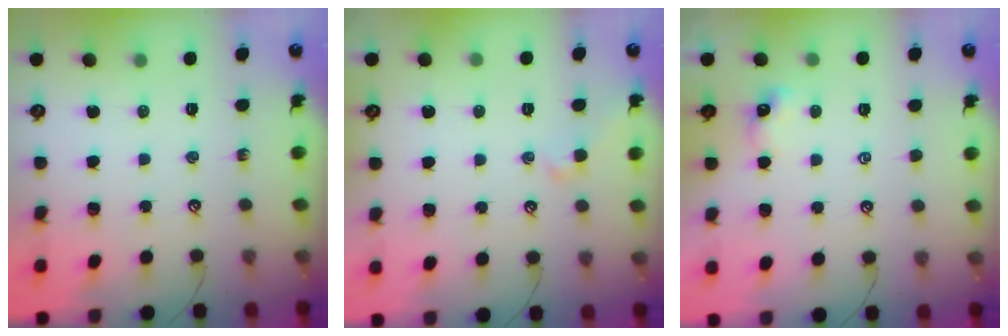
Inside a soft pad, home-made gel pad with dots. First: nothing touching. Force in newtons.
{"total": 0.7, "press": 0.4, "slide": 0.6}
{"total": 1.3, "press": 1.3, "slide": 0.1}